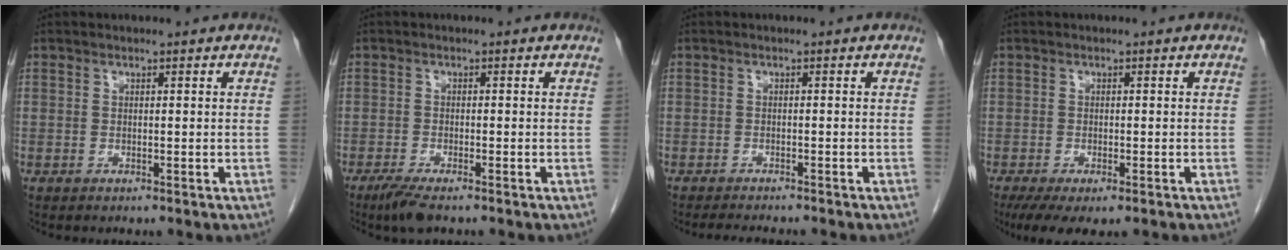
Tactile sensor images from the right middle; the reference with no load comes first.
{"total": 3.8, "force": [-2.8, 0.5, 2.6], "torque": [-0.053, -0.012, -0.051]}
{"total": 4.8, "force": [-4.3, 0.5, 2.1], "torque": [-0.024, -0.008, -0.059]}
{"total": 6.7, "force": [-4.5, 2.2, 4.4], "torque": [-0.064, -0.015, -0.070]}